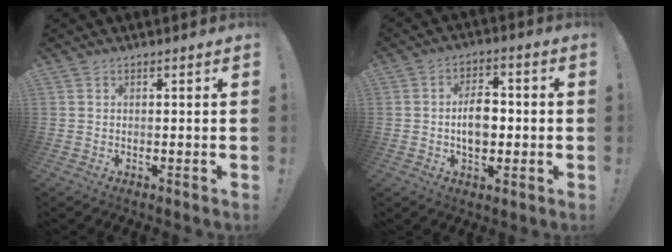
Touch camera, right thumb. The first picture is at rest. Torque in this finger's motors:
{"motor_torque": [0.08, 0.10, 0.53, -0.08, 0.16]}